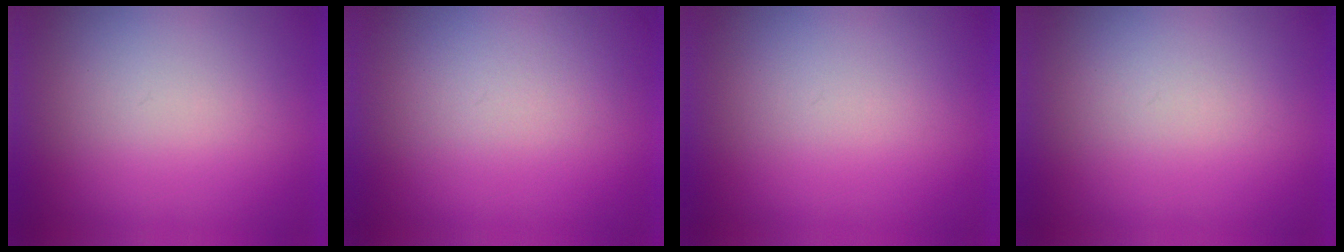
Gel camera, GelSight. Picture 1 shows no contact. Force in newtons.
{"total": 2.2}
{"total": 0.0}
{"total": 1.1}